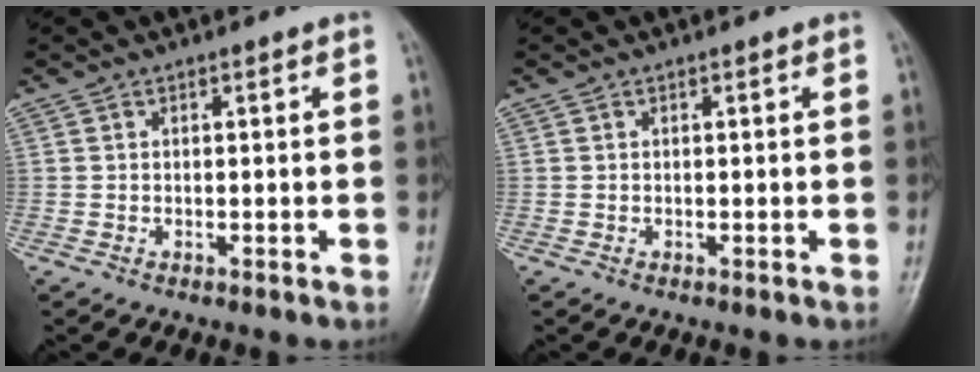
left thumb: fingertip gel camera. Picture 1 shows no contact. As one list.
[{"total": 0.0}]